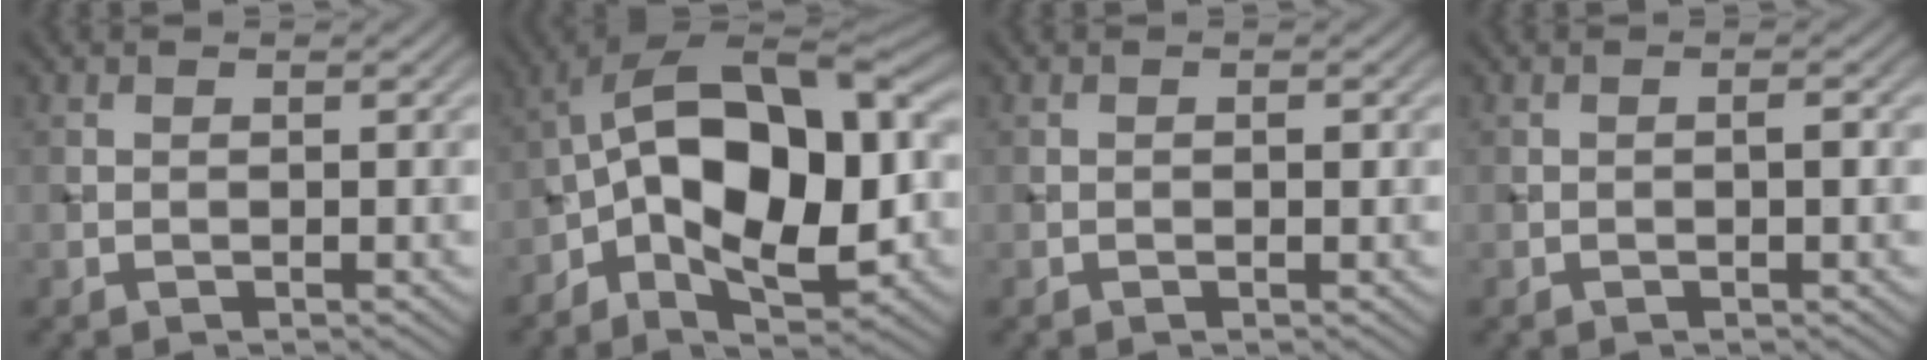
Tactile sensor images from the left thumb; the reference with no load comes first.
{"total": 16.9, "force": [-2.8, 9.2, 13.9], "torque": [-0.235, 0.012, -0.066]}
{"total": 0.7, "force": [-0.1, 0.3, 0.6], "torque": [-0.007, -0.002, -0.004]}
{"total": 0.9, "force": [-0.2, 0.2, 0.9], "torque": [-0.016, 0.001, -0.005]}